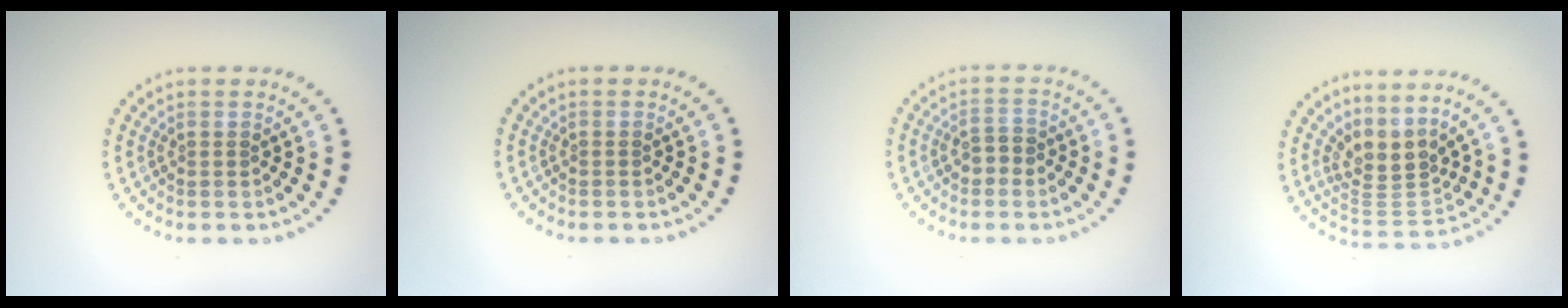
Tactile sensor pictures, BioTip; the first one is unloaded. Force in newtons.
{"total": 0.0}
{"total": 2.0, "press": 1.9, "slide": 0.4}
{"total": 3.6, "press": 2.6, "slide": 2.5}